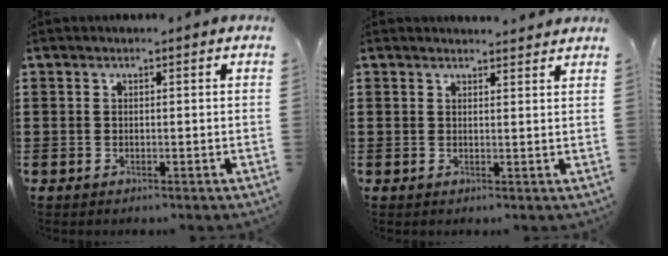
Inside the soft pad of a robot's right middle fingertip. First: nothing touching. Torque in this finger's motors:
{"motor_torque": [-2.14, 0.00, -0.11, -0.04]}